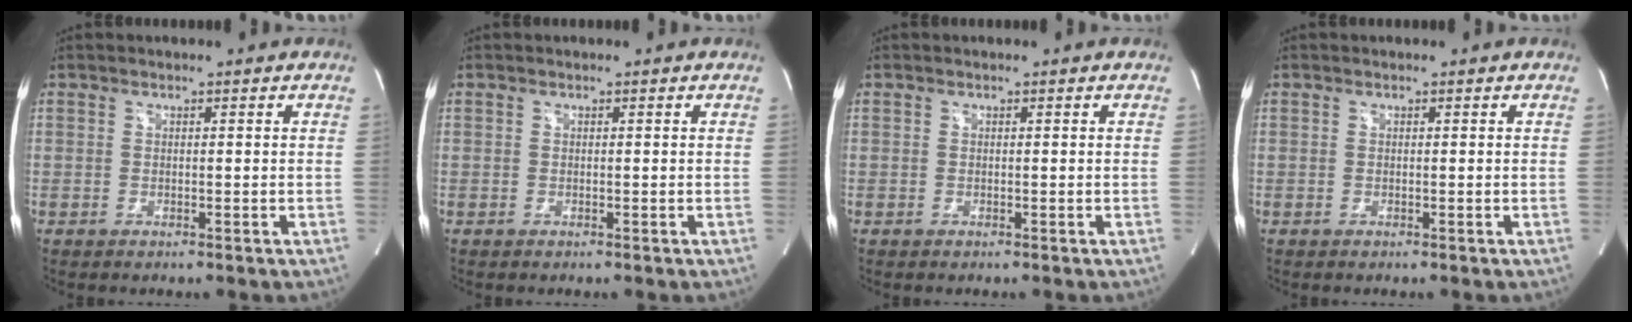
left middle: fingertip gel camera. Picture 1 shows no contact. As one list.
[{"total": 0.0}, {"total": 0.0}, {"total": 0.0}]